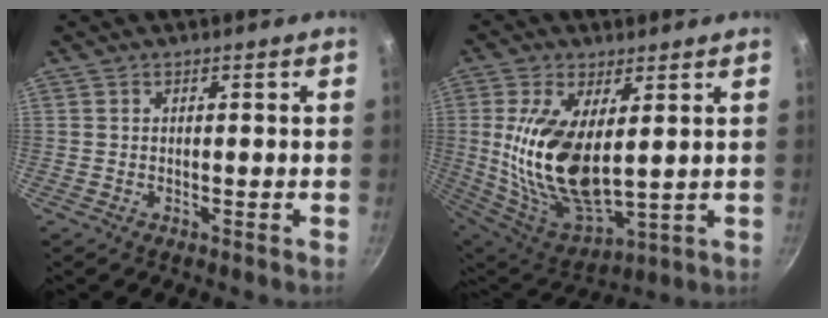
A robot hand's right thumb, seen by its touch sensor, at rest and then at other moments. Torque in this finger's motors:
{"motor_torque": [1.04, 1.44, 2.07, -0.14, 0.20]}